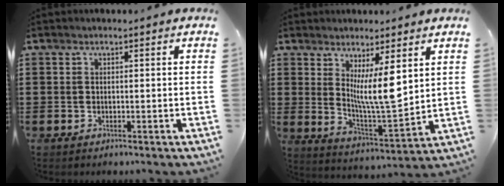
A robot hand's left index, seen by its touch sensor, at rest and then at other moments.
{"total": 9.2, "force": [4.3, 1.6, 7.9], "torque": [-0.143, -0.029, 0.073]}